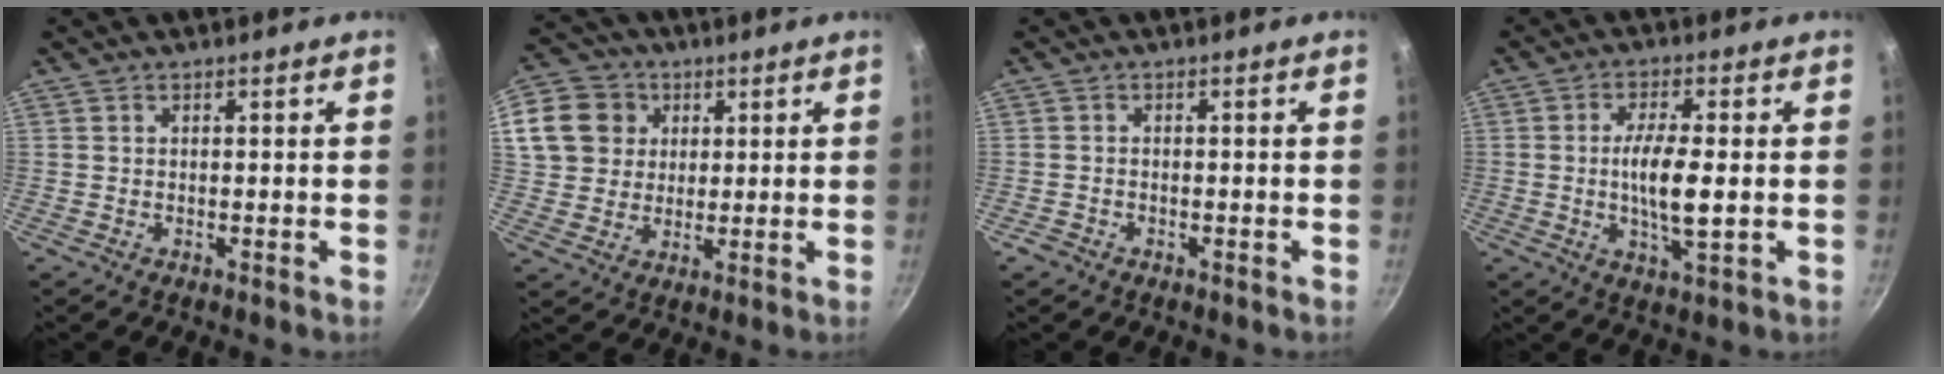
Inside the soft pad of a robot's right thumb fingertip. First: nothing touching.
{"total": 13.3, "force": [4.1, 11.3, 5.5], "torque": [-0.099, 0.013, 0.070]}
{"total": 1.5, "force": [-1.0, 1.1, 0.3], "torque": [-0.012, 0.010, -0.014]}
{"total": 8.4, "force": [-0.4, 2.3, 8.1], "torque": [-0.158, -0.002, -0.008]}